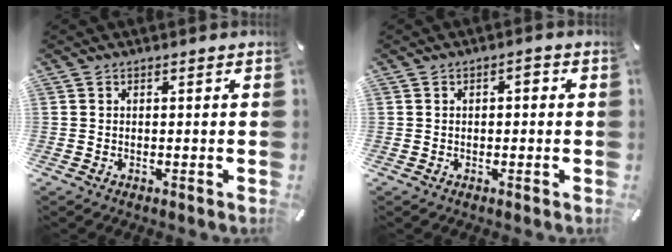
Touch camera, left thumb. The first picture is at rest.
{"total": 1.7, "force": [-0.2, 1.0, 1.3], "torque": [-0.019, 0.004, -0.008]}